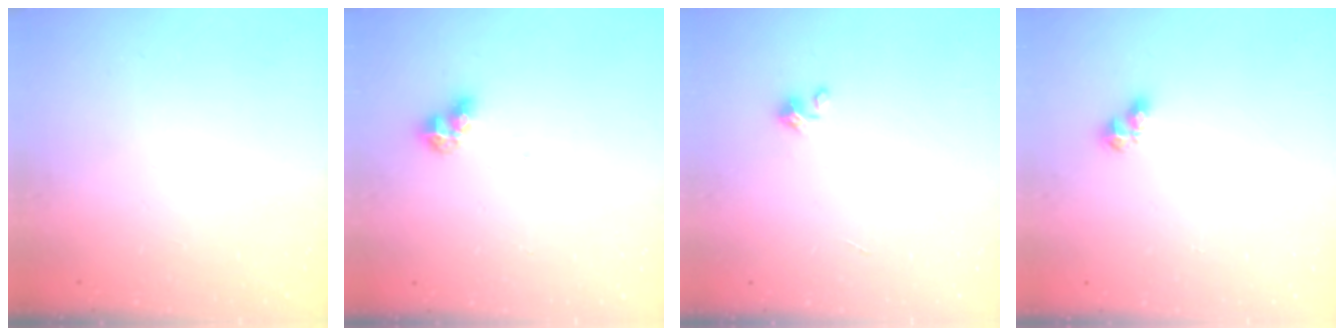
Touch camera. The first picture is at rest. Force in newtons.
{"total": 6.1, "press": 6.1, "slide": 0.7}
{"total": 1.5, "press": 1.5, "slide": 0.1}
{"total": 5.7, "press": 5.7, "slide": 0.5}